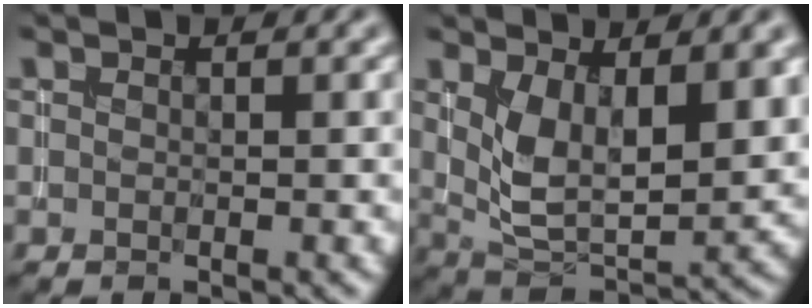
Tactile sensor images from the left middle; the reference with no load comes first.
{"total": 7.0, "force": [1.9, 3.4, 5.8], "torque": [-0.119, -0.015, 0.042]}